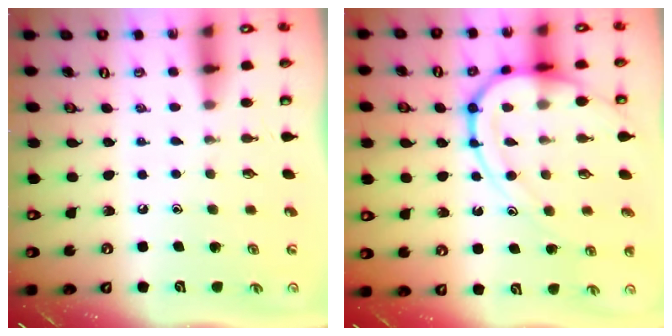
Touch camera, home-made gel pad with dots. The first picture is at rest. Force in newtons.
{"total": 13.9, "press": 13.8, "slide": 1.4}